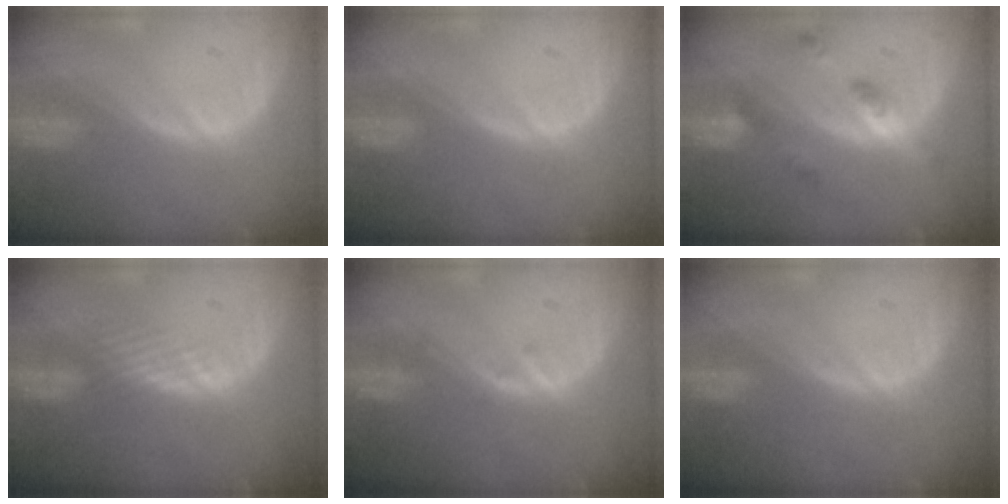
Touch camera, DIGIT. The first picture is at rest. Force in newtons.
{"total": 0.0}
{"total": 5.3, "press": 4.7, "slide": 2.4}
{"total": 1.8, "press": 1.8, "slide": 0.2}
{"total": 0.8, "press": 0.8, "slide": 0.1}
{"total": 0.0}